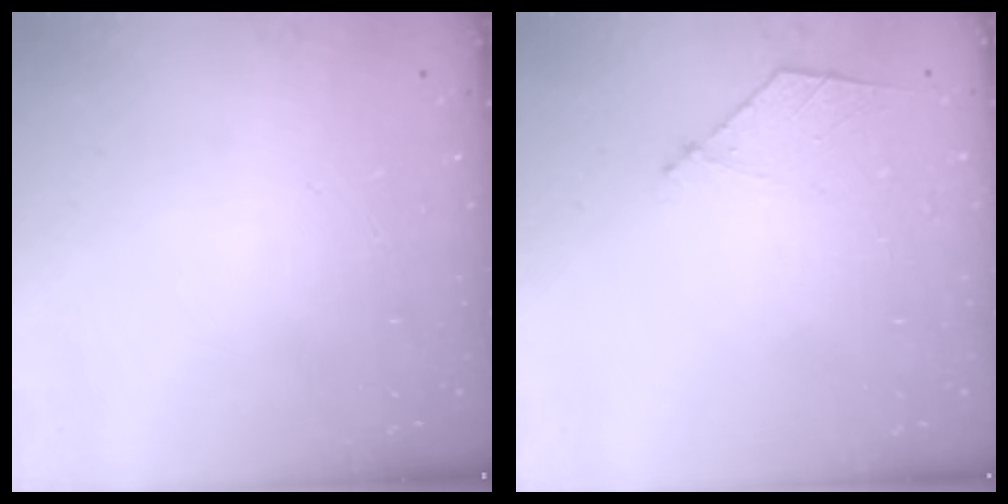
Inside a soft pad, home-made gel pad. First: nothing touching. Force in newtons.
{"total": 5.9, "press": 5.8, "slide": 1.0}